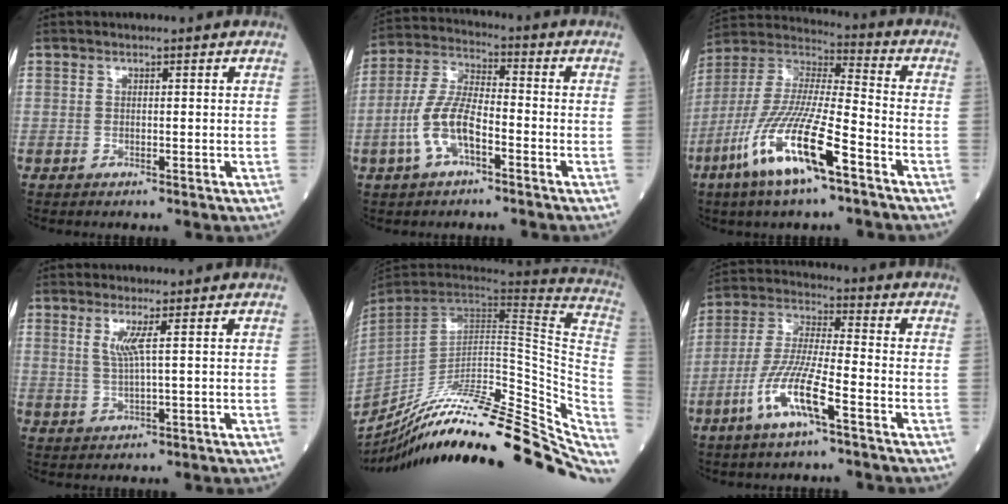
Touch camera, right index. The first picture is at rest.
{"total": 9.0, "force": [-3.3, 3.1, 7.7], "torque": [-0.177, 0.010, -0.064]}
{"total": 17.0, "force": [-8.5, 2.3, 14.5], "torque": [-0.315, -0.029, -0.160]}
{"total": 2.9, "force": [1.2, -0.5, 2.6], "torque": [-0.059, -0.006, 0.026]}
{"total": 34.6, "force": [-27.2, 6.2, 20.5], "torque": [-0.227, -0.027, -0.382]}
{"total": 10.3, "force": [-5.0, 0.8, 9.0], "torque": [-0.192, -0.005, -0.098]}